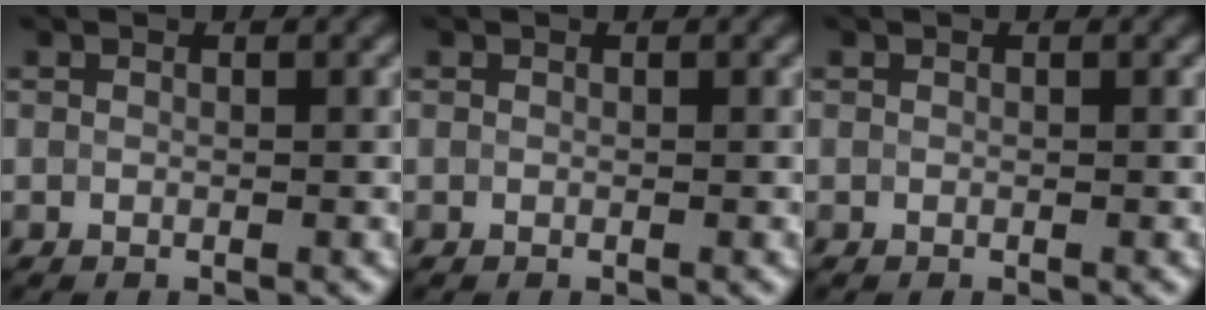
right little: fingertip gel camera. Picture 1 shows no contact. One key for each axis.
{"total": 0.0}
{"total": 0.0}